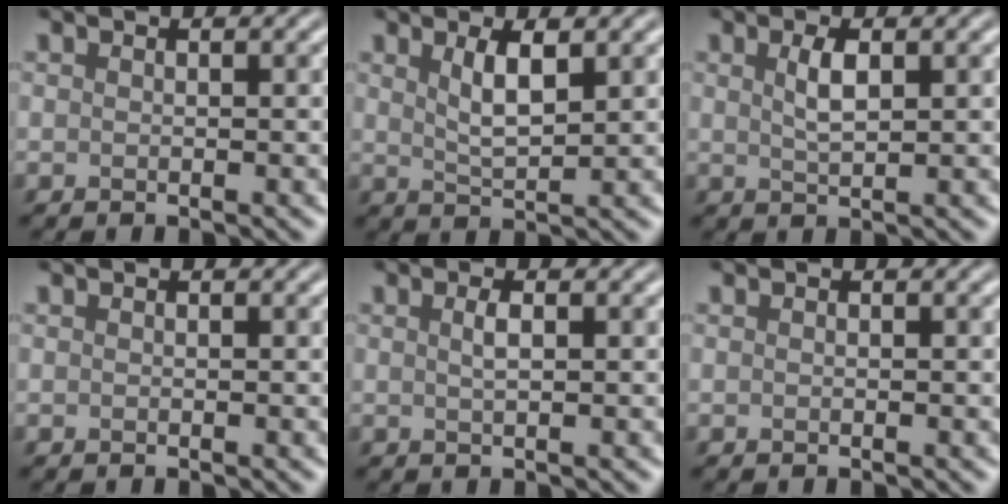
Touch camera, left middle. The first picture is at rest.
{"total": 2.8, "force": [1.3, 0.8, 2.3], "torque": [-0.044, -0.003, 0.027]}
{"total": 2.2, "force": [0.8, 0.7, 1.9], "torque": [-0.038, 0.000, 0.017]}
{"total": 0.0}
{"total": 1.3, "force": [0.4, 0.3, 1.2], "torque": [-0.022, 0.003, 0.006]}
{"total": 0.0}